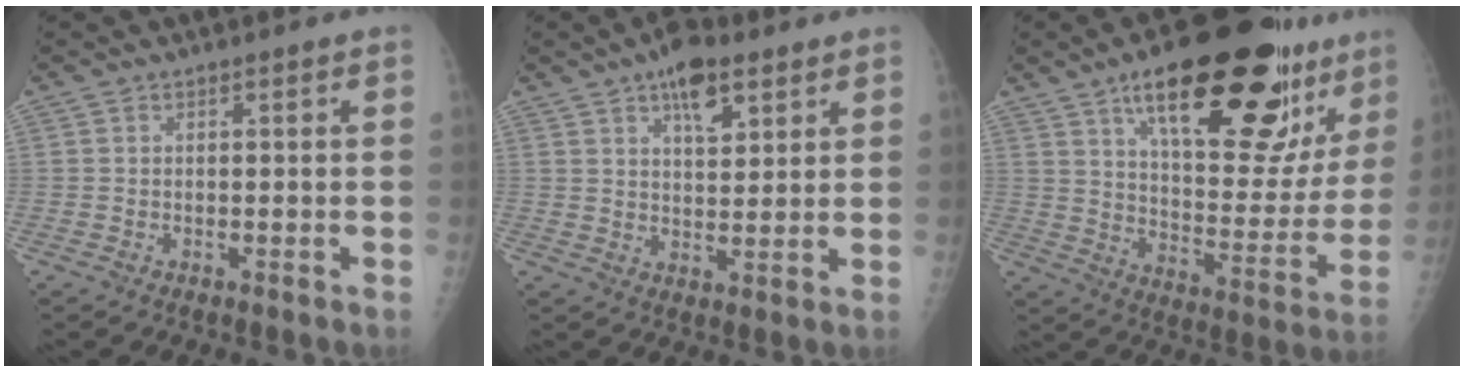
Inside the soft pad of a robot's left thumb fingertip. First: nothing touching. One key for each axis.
{"total": 8.5, "fx": 4.9, "fy": 4.0, "fz": 5.8, "tx": -0.069, "ty": -0.020, "tz": 0.074}
{"total": 29.5, "fx": 17.8, "fy": 10.5, "fz": 21.1, "tx": -0.262, "ty": -0.051, "tz": 0.266}